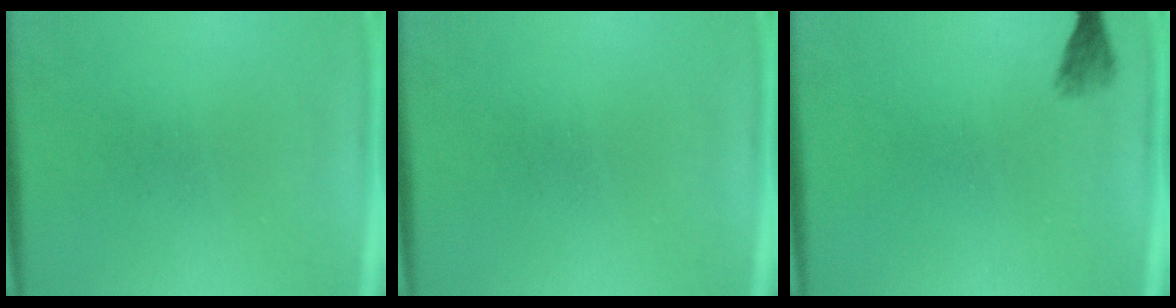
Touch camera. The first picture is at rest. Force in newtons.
{"total": 0.0}
{"total": 1.5}